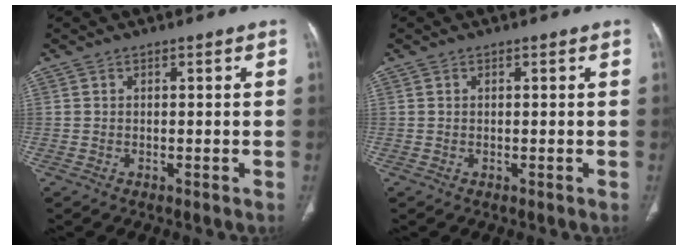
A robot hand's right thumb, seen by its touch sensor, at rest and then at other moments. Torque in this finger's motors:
{"motor_torque": [-0.07, 0.14, -0.19, 0.34, 0.02]}